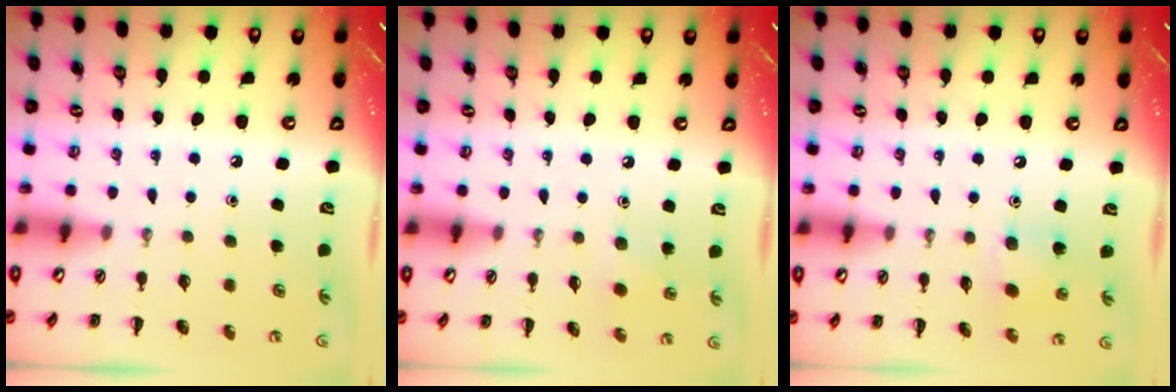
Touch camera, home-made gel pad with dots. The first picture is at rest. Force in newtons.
{"total": 2.0, "press": 1.9, "slide": 0.7}
{"total": 6.7, "press": 6.4, "slide": 1.7}